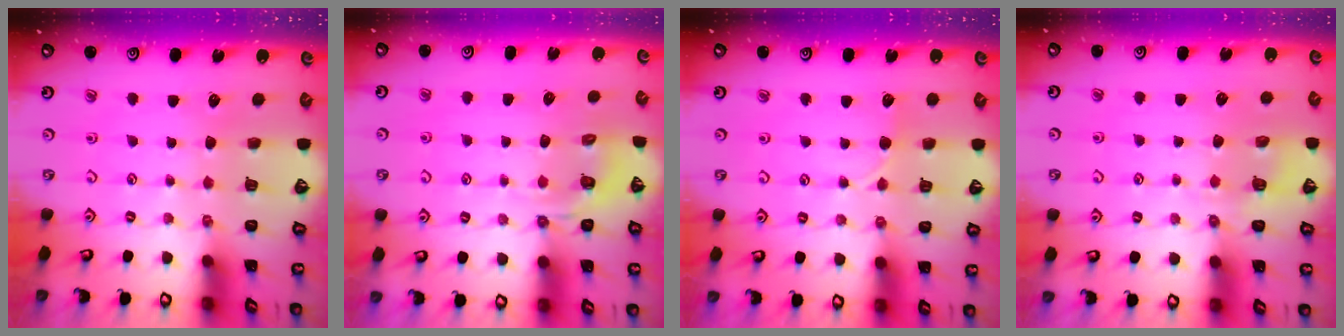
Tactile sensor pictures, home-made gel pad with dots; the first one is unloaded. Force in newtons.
{"total": 4.3, "press": 3.9, "slide": 1.7}
{"total": 4.5, "press": 4.4, "slide": 0.5}
{"total": 3.4, "press": 2.8, "slide": 1.9}